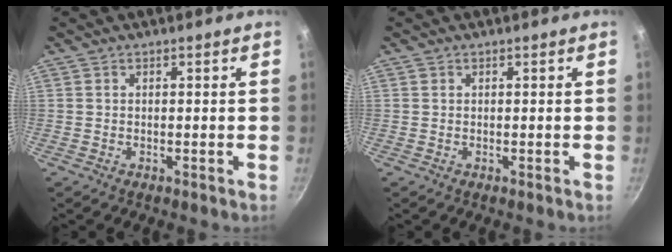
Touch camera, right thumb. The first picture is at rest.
{"total": 0.0}